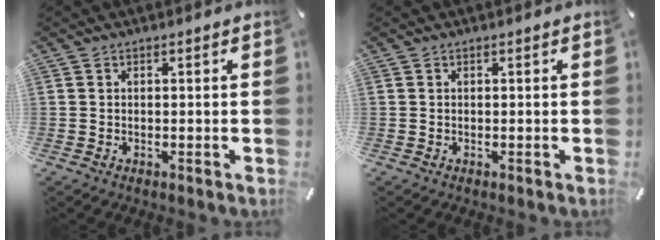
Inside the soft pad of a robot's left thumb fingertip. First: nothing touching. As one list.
[{"total": 0.0}]